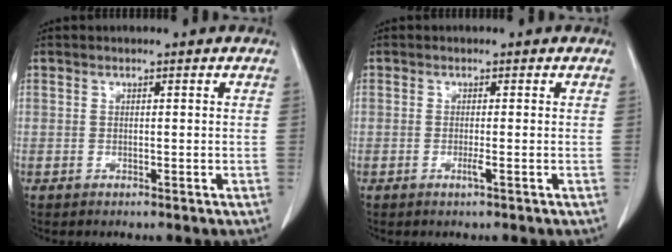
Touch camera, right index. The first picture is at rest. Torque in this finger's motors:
{"motor_torque": [0.25, -0.02, 0.08, 0.01]}